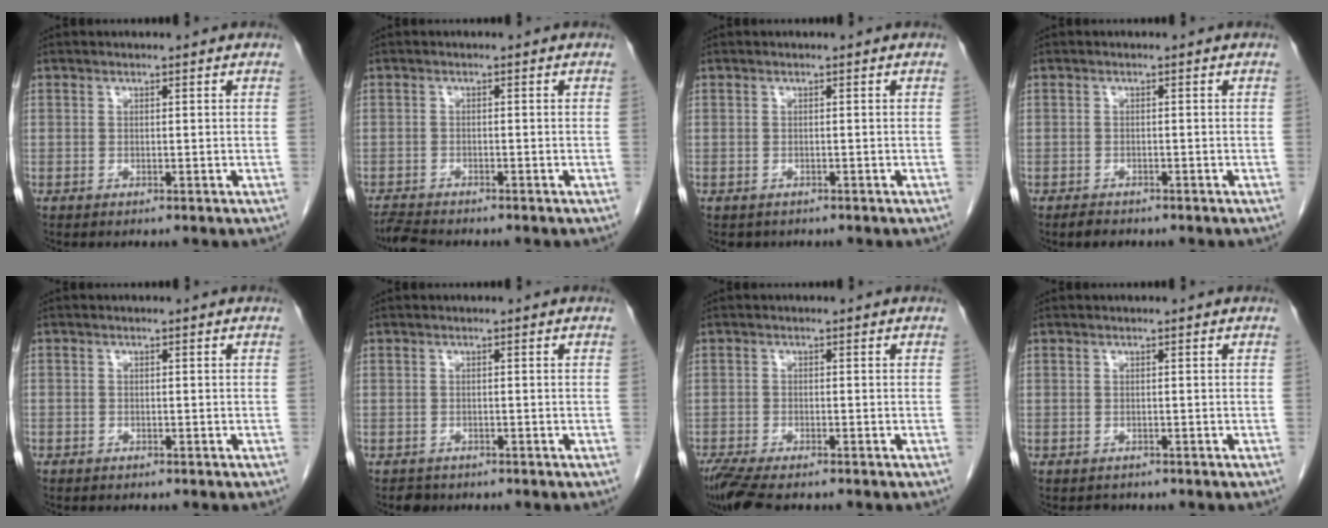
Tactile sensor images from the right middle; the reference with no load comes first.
{"total": 3.1, "force": [-3.0, 0.2, 0.8], "torque": [-0.017, -0.013, -0.053]}
{"total": 1.1, "force": [-0.8, 0.8, 0.1], "torque": [-0.010, 0.001, -0.007]}
{"total": 1.7, "force": [-1.4, 0.8, 0.6], "torque": [-0.018, -0.002, -0.018]}
{"total": 0.8, "force": [-0.6, 0.5, 0.0], "torque": [-0.006, 0.003, -0.010]}
{"total": 1.4, "force": [-1.1, 0.9, 0.0], "torque": [-0.006, 0.001, -0.018]}
{"total": 7.5, "force": [-5.9, 1.8, 4.2], "torque": [-0.073, -0.016, -0.099]}
{"total": 1.2, "force": [-1.0, 0.6, 0.0], "torque": [-0.006, 0.000, -0.013]}